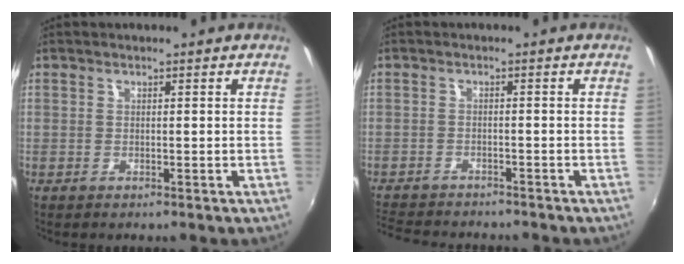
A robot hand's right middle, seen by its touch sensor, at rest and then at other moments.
{"total": 9.2, "force": [-8.4, 2.3, 2.8], "torque": [-0.083, -0.013, -0.137]}